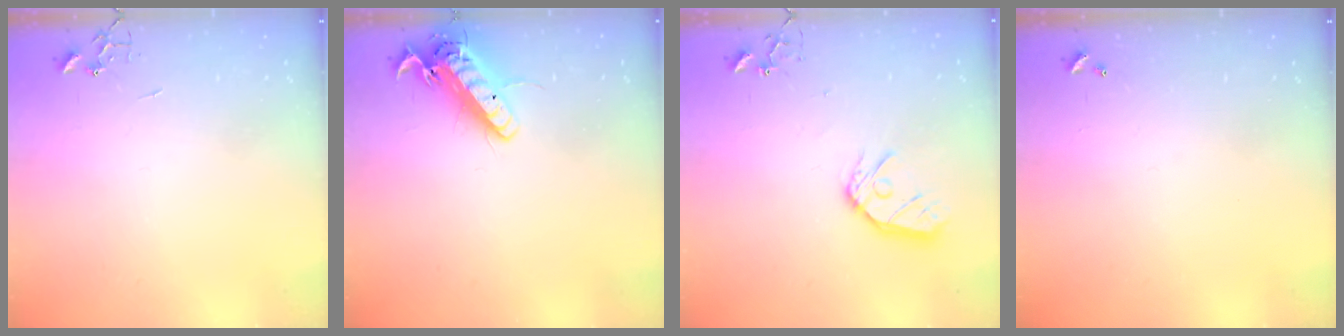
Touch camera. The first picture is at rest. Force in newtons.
{"total": 15.7, "press": 15.3, "slide": 3.3}
{"total": 11.3, "press": 11.2, "slide": 1.3}
{"total": 0.0}